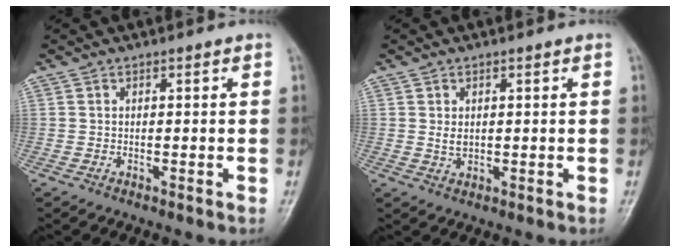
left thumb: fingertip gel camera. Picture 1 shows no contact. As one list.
[{"total": 1.8, "force": [0.3, 1.2, 1.4], "torque": [-0.020, -0.004, 0.009]}]